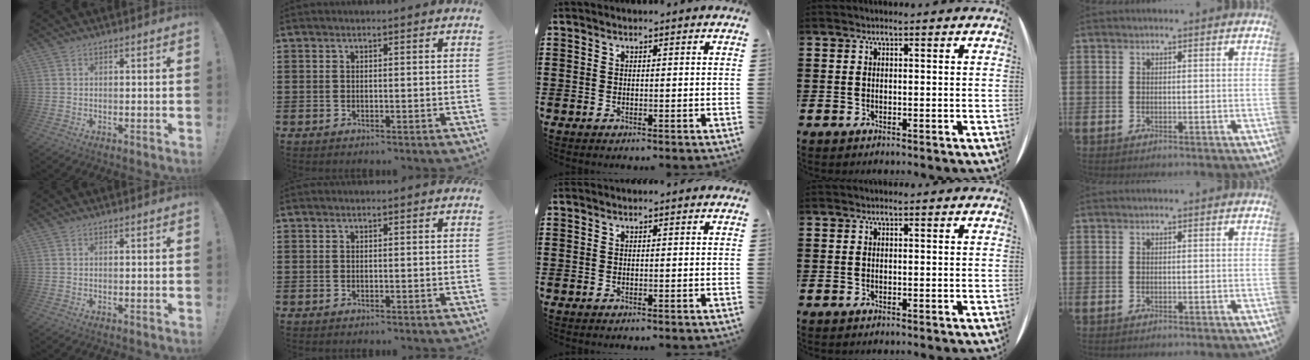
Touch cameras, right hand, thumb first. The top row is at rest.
{}